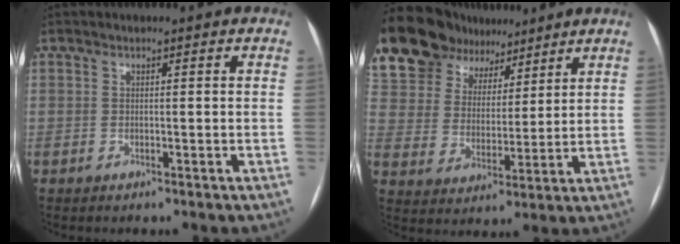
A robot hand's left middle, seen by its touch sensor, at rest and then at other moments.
{"total": 19.0, "force": [14.9, 10.0, 6.3], "torque": [-0.166, 0.046, 0.270]}